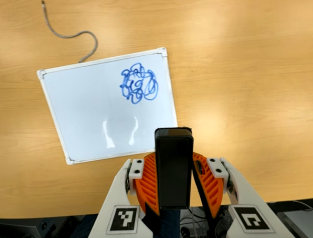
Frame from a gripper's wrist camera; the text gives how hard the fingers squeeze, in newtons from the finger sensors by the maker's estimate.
{"total": 4.8, "left": 4.4, "right": 5.2}